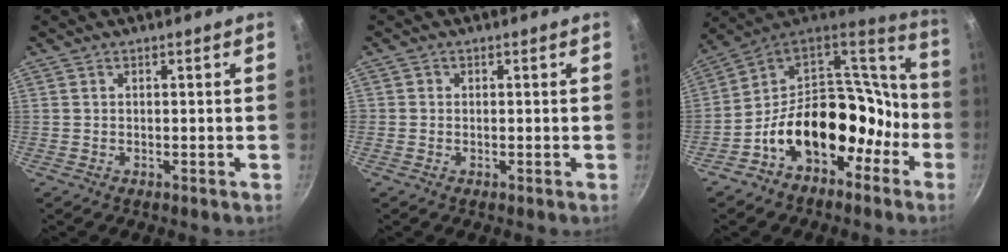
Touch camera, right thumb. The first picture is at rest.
{"total": 0.7, "force": [-0.1, 0.7, 0.1], "torque": [0.003, 0.003, -0.004]}
{"total": 20.2, "force": [-8.0, 14.2, 11.9], "torque": [-0.131, 0.099, -0.128]}